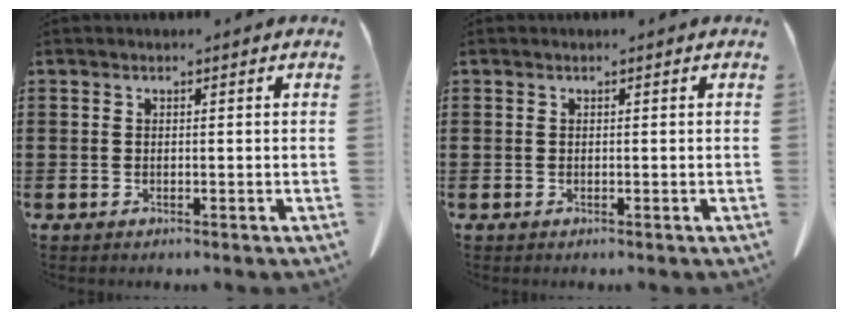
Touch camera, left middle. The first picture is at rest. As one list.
[{"total": 0.0}]